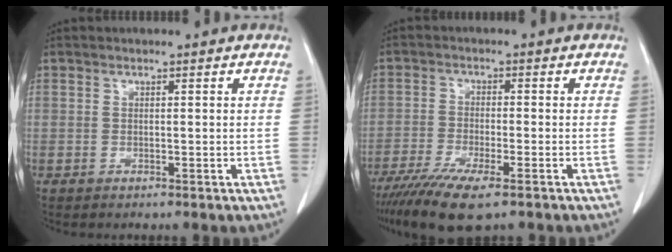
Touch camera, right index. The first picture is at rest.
{"total": 9.5, "force": [-6.6, 1.5, 6.7], "torque": [-0.114, -0.022, -0.109]}